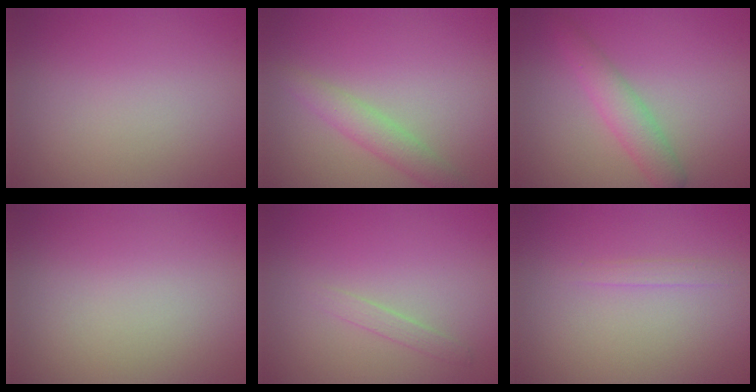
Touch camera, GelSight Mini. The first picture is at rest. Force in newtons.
{"total": 2.5, "press": 2.5, "slide": 0.1}
{"total": 2.9, "press": 2.9, "slide": 0.1}
{"total": 0.0}
{"total": 1.0, "press": 1.0, "slide": 0.1}
{"total": 0.8, "press": 0.8, "slide": 0.0}